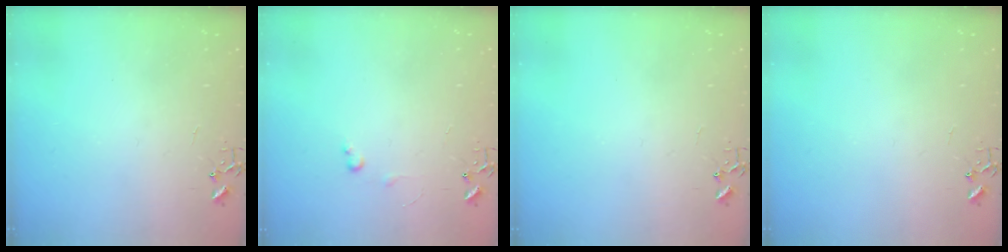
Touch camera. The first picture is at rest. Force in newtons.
{"total": 4.2, "press": 4.2, "slide": 0.6}
{"total": 0.0}
{"total": 0.0}